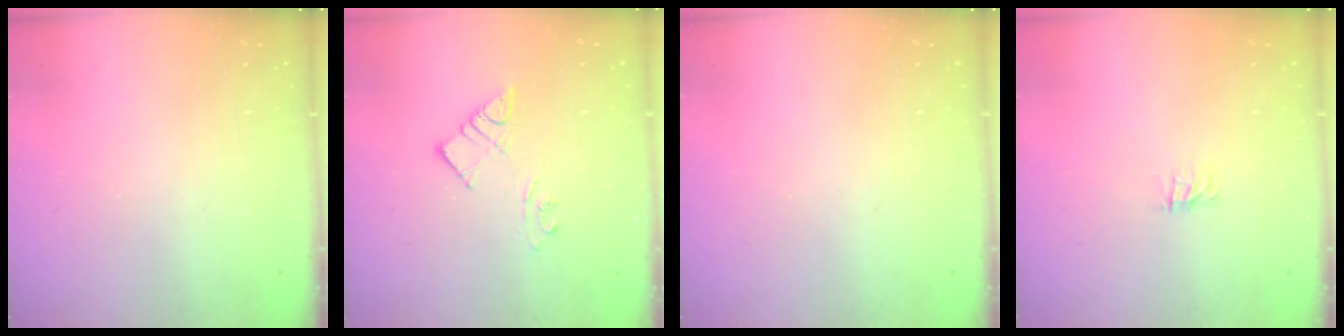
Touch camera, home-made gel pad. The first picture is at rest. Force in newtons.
{"total": 7.1, "press": 7.1, "slide": 0.6}
{"total": 0.0}
{"total": 0.0}